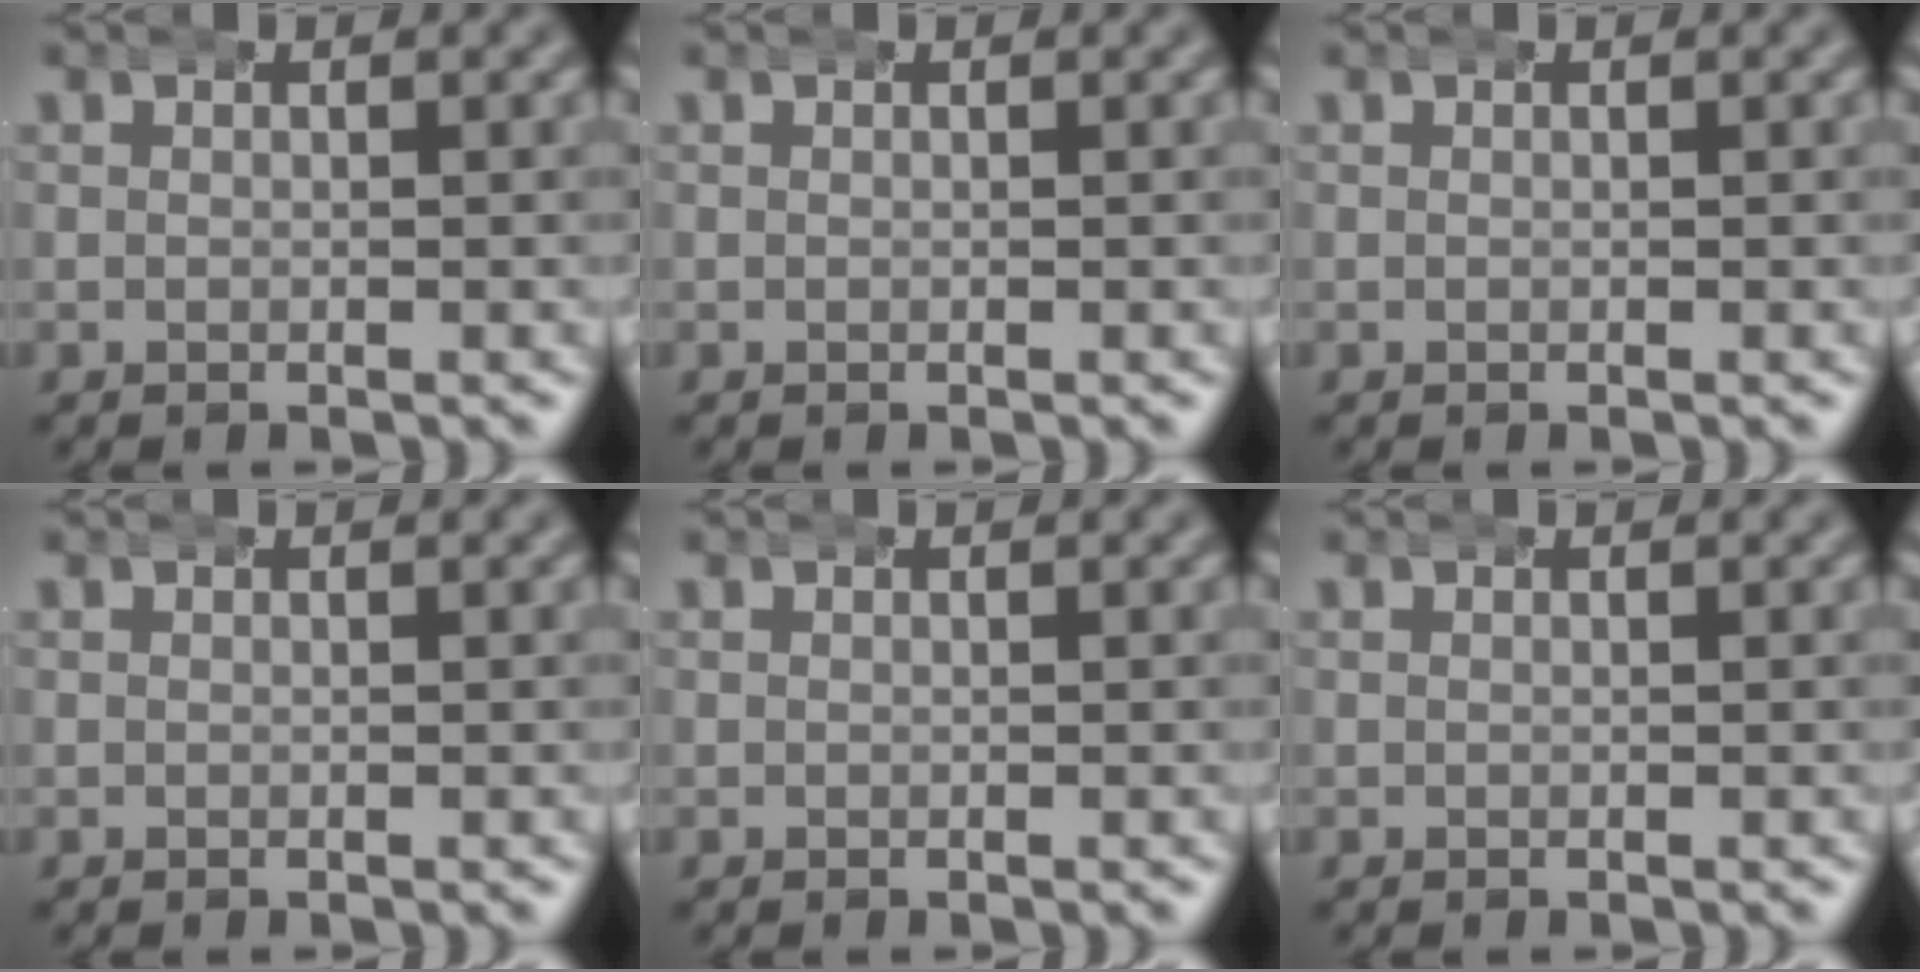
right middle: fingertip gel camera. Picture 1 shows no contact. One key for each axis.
{"total": 0.0}
{"total": 0.0}
{"total": 0.0}
{"total": 0.0}
{"total": 0.0}